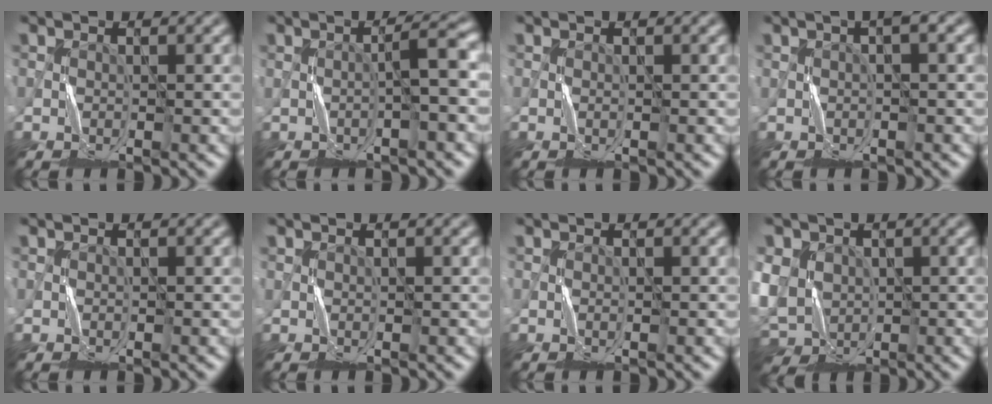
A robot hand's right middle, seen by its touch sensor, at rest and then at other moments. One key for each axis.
{"total": 2.7, "fx": -0.3, "fy": 0.1, "fz": 2.7, "tx": -0.042, "ty": 0.014, "tz": -0.008}
{"total": 0.0}
{"total": 2.1, "fx": 0.6, "fy": 0.3, "fz": 2.0, "tx": -0.033, "ty": 0.008, "tz": 0.008}
{"total": 0.0}
{"total": 0.0}
{"total": 0.0}
{"total": 7.2, "fx": 0.4, "fy": 6.0, "fz": 4.0, "tx": -0.104, "ty": 0.001, "tz": 0.000}